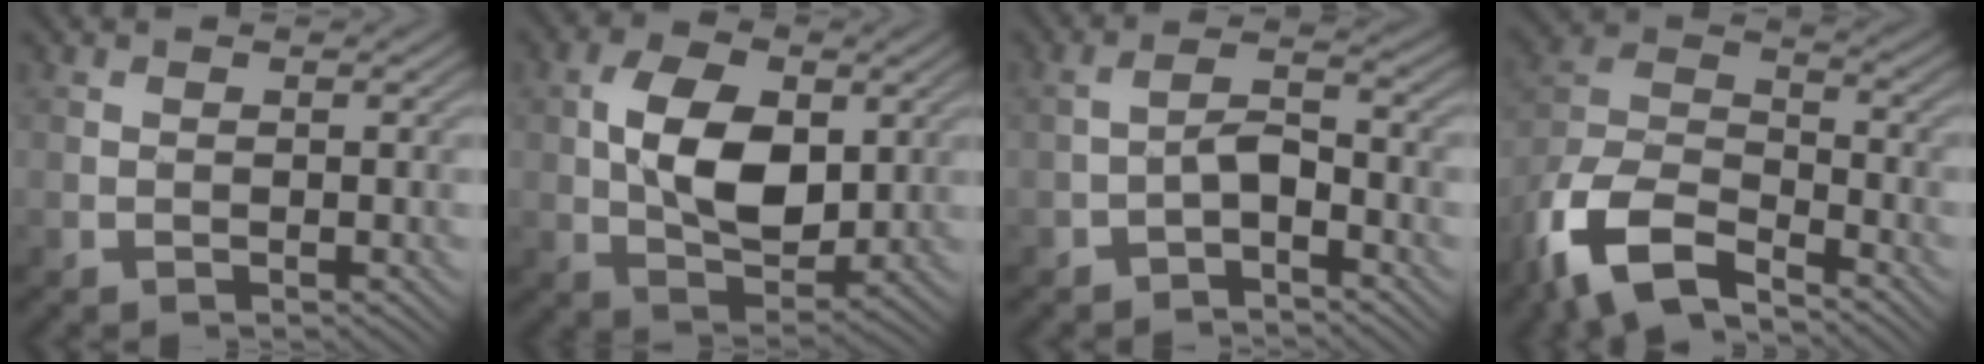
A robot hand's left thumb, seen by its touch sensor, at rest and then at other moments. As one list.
[{"total": 9.6, "force": [1.4, 5.8, 7.6], "torque": [-0.151, 0.002, 0.023]}, {"total": 3.3, "force": [-1.7, 1.3, 2.5], "torque": [-0.046, 0.009, -0.039]}, {"total": 12.6, "force": [-8.5, 5.3, 7.6], "torque": [-0.165, -0.011, -0.185]}]